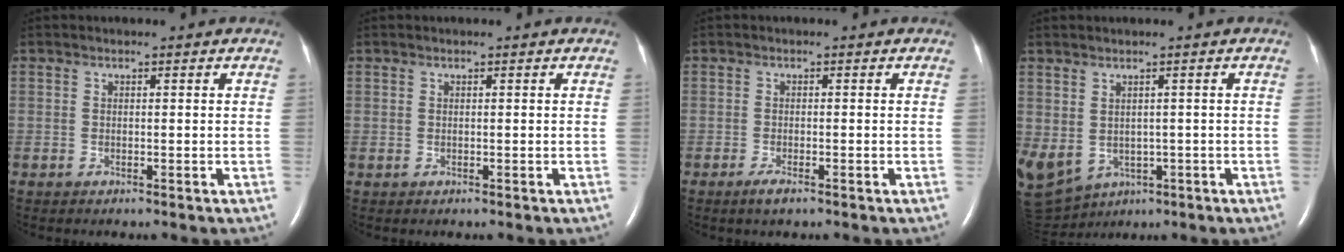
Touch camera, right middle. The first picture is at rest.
{"total": 0.0}
{"total": 1.7, "force": [-1.1, 0.3, 1.3], "torque": [-0.034, -0.005, -0.021]}
{"total": 17.8, "force": [-6.8, 13.8, 9.0], "torque": [-0.260, -0.017, -0.080]}